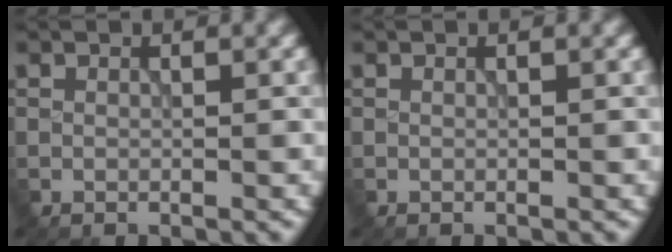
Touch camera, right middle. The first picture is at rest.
{"total": 0.0}